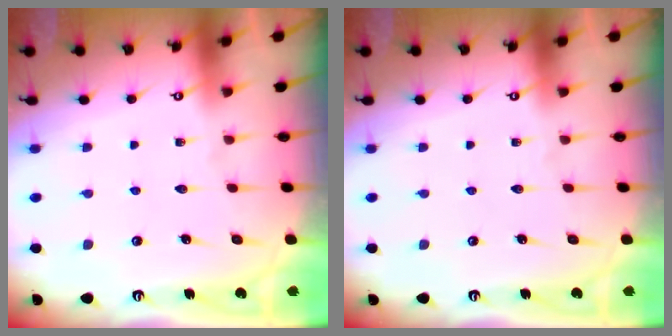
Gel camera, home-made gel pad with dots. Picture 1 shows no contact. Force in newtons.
{"total": 0.0}